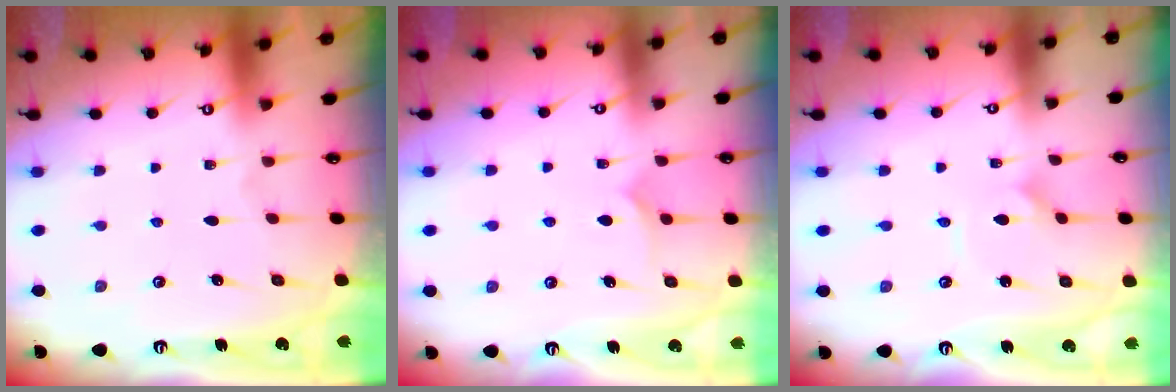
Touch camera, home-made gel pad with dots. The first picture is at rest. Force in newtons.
{"total": 6.9, "press": 6.9, "slide": 0.3}
{"total": 1.5, "press": 1.5, "slide": 0.0}